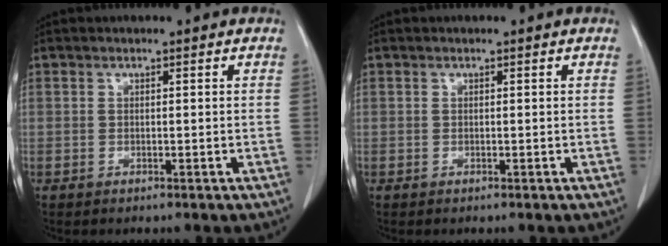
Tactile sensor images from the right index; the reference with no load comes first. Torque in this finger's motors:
{"motor_torque": [0.00, 0.00, 0.00, 0.00]}